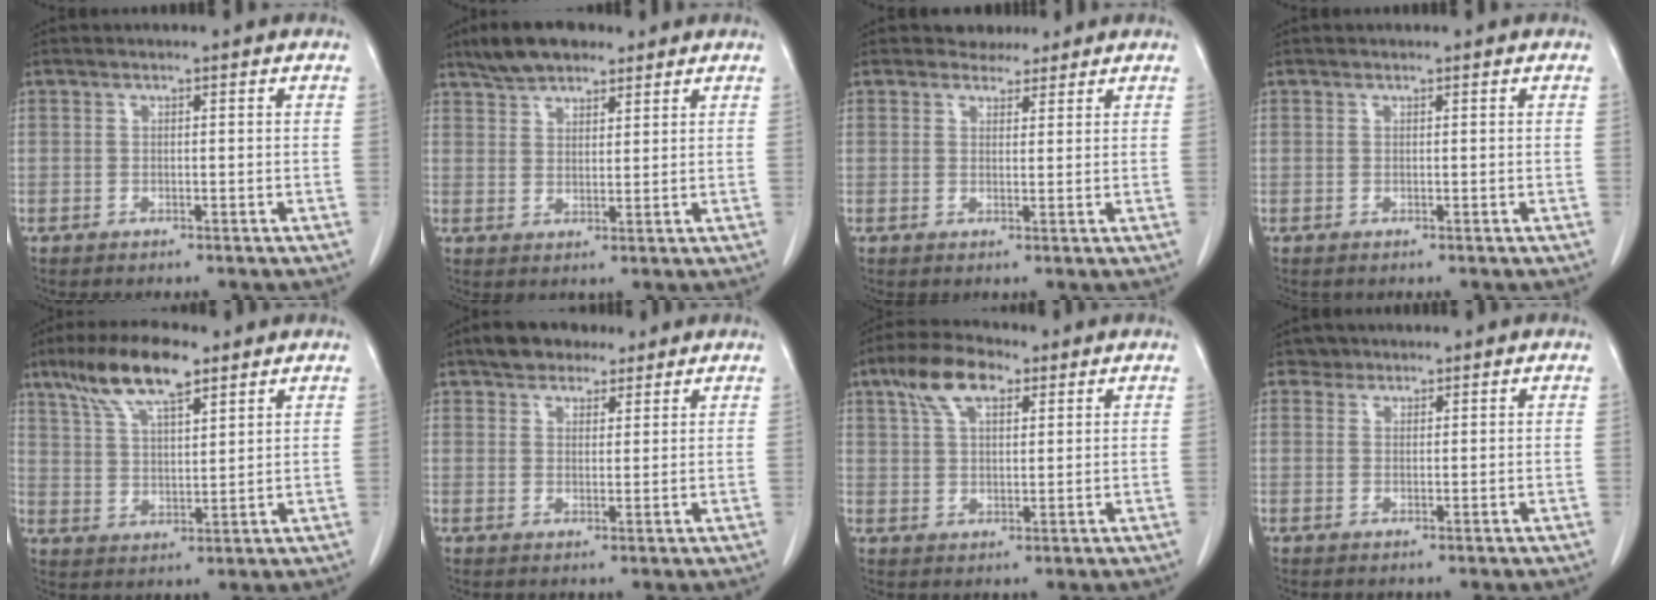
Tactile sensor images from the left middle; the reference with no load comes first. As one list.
[{"total": 7.0, "force": [5.6, 2.8, 3.2], "torque": [-0.062, 0.017, 0.102]}, {"total": 2.6, "force": [2.3, 1.3, 0.0], "torque": [0.000, 0.005, 0.036]}, {"total": 0.0}, {"total": 11.0, "force": [7.5, 2.8, 7.5], "torque": [-0.148, 0.017, 0.141]}, {"total": 6.0, "force": [4.7, 3.1, 2.3], "torque": [-0.039, 0.016, 0.083]}, {"total": 7.9, "force": [4.5, 3.4, 5.5], "torque": [-0.112, 0.021, 0.084]}, {"total": 1.6, "force": [1.3, 0.9, -0.3], "torque": [0.010, 0.002, 0.017]}]